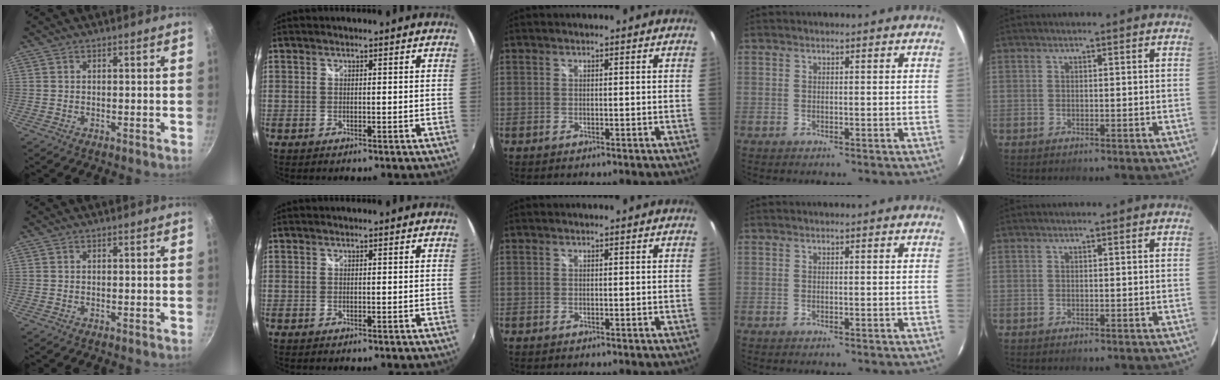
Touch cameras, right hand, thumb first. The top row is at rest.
{}